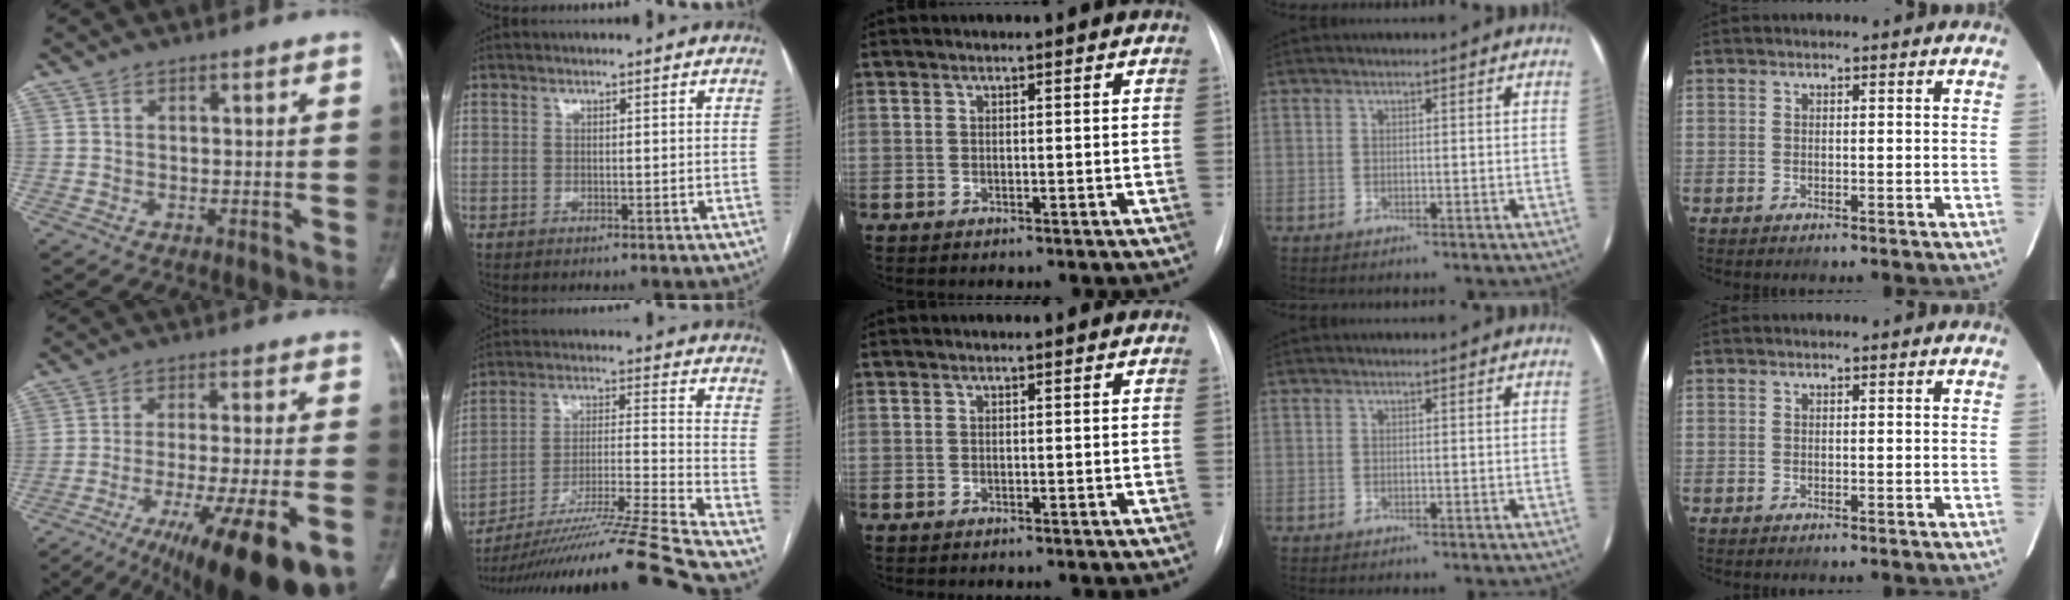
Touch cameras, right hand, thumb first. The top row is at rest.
{"thumb": {"total": 22.5, "force": [-12.8, 3.9, 18.0], "torque": [-0.250, 0.022, -0.196]}, "index": {"total": 21.1, "force": [-17.9, -3.4, 10.6], "torque": [-0.158, -0.022, -0.303]}}